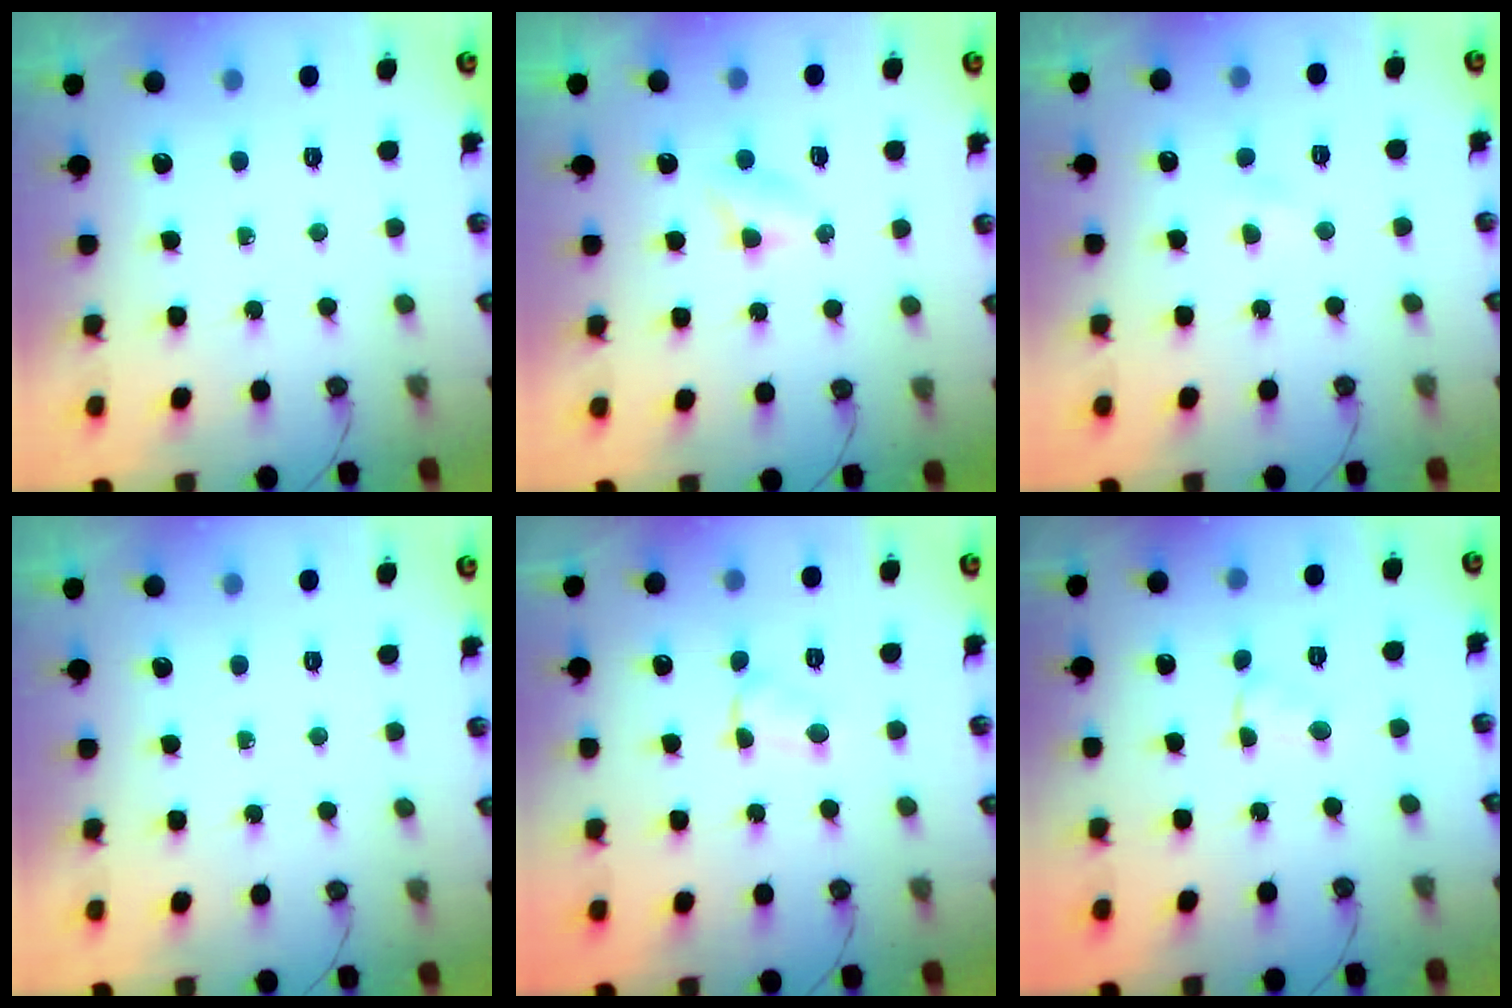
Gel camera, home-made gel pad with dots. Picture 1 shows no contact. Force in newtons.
{"total": 2.7, "press": 2.7, "slide": 0.3}
{"total": 2.9, "press": 2.9, "slide": 0.4}
{"total": 0.0}
{"total": 3.4, "press": 3.4, "slide": 0.5}
{"total": 3.2, "press": 1.0, "slide": 3.0}